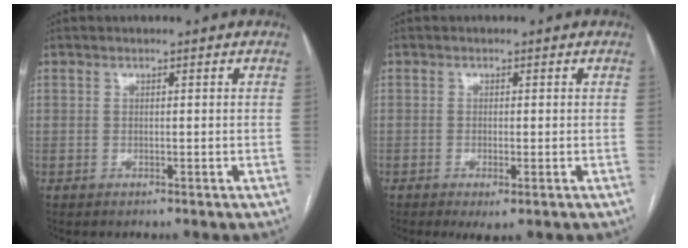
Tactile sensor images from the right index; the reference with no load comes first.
{"total": 2.6, "force": [-1.1, 0.5, 2.3], "torque": [-0.035, -0.006, -0.013]}